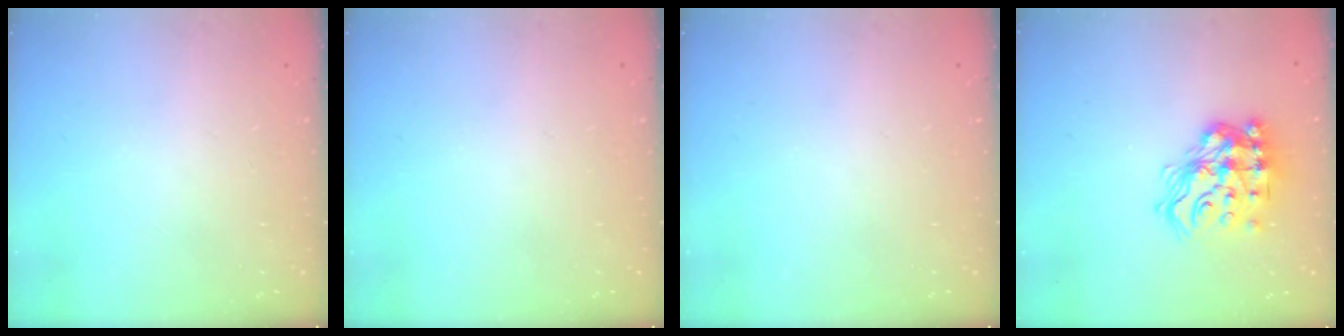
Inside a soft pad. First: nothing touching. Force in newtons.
{"total": 0.0}
{"total": 0.0}
{"total": 16.9, "press": 16.7, "slide": 2.8}